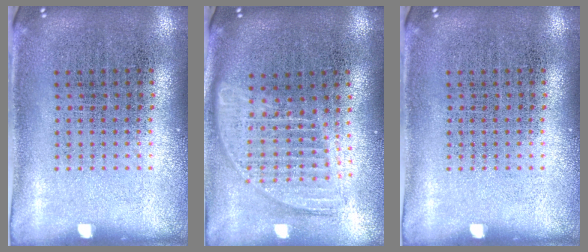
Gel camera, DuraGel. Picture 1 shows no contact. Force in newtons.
{"total": 1.7, "press": 1.4, "slide": 0.9}
{"total": 0.0}